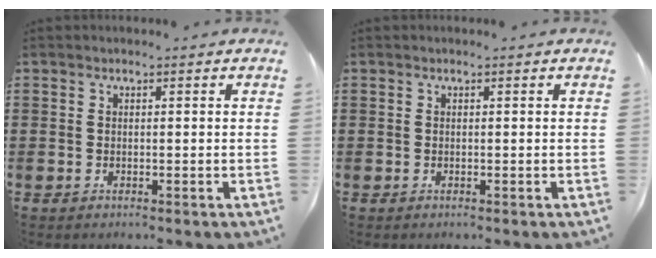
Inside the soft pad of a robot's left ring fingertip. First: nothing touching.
{"total": 0.0}